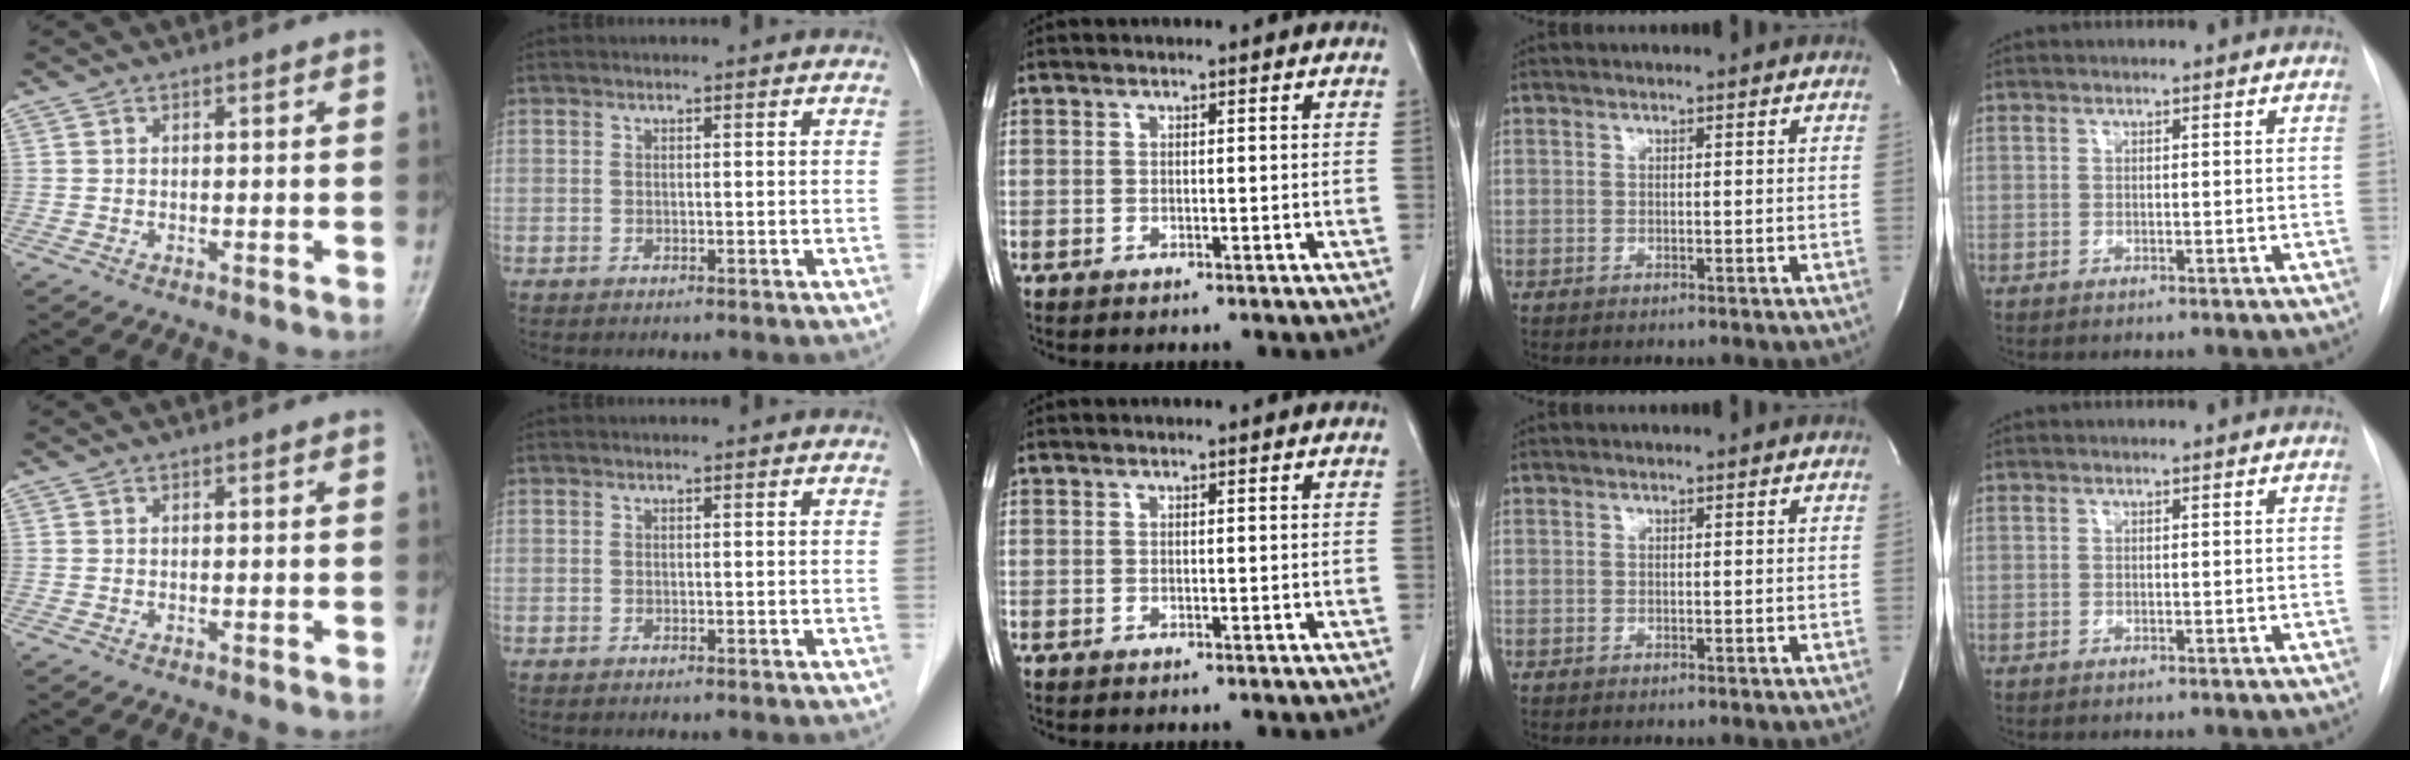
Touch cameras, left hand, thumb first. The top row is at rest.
{}